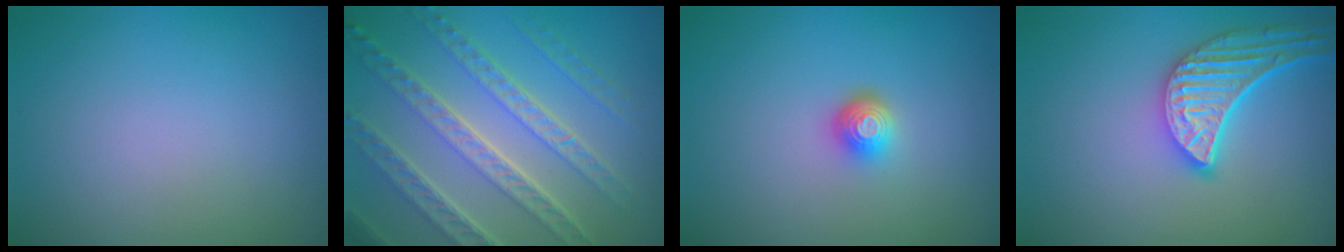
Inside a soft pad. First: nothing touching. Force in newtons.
{"total": 7.5, "press": 5.3, "slide": 5.3}
{"total": 2.1, "press": 1.5, "slide": 1.5}
{"total": 5.2, "press": 4.4, "slide": 2.7}